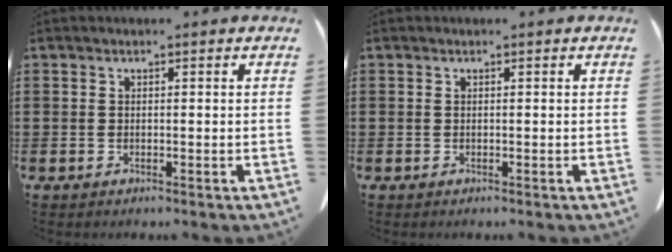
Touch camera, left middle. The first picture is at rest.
{"total": 0.0}